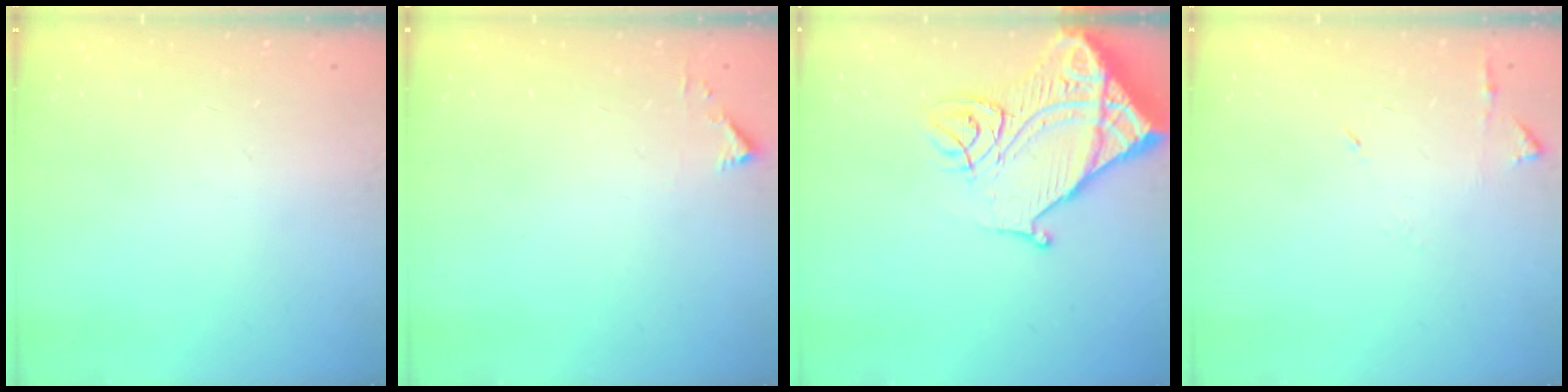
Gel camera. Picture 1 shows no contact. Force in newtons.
{"total": 2.3, "press": 2.3, "slide": 0.2}
{"total": 16.9, "press": 16.8, "slide": 2.1}
{"total": 5.8, "press": 5.8, "slide": 0.7}